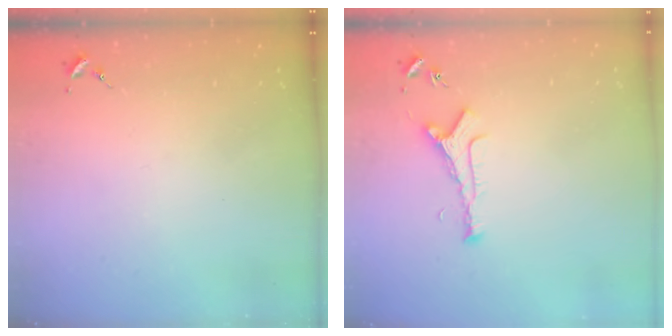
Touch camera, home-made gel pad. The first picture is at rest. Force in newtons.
{"total": 5.1, "press": 5.0, "slide": 0.7}